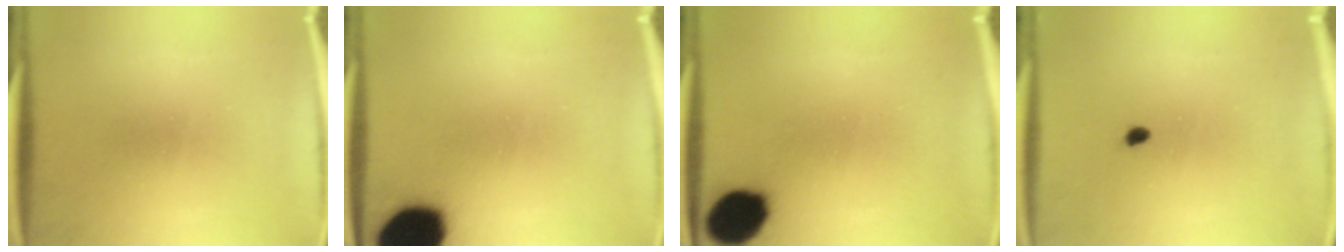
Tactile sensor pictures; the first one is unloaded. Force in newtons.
{"total": 18.9}
{"total": 12.2}
{"total": 0.7}